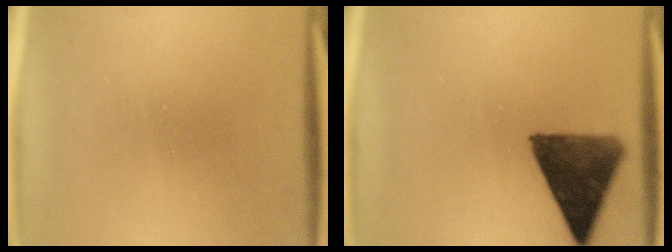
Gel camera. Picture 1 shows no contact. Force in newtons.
{"total": 11.3}